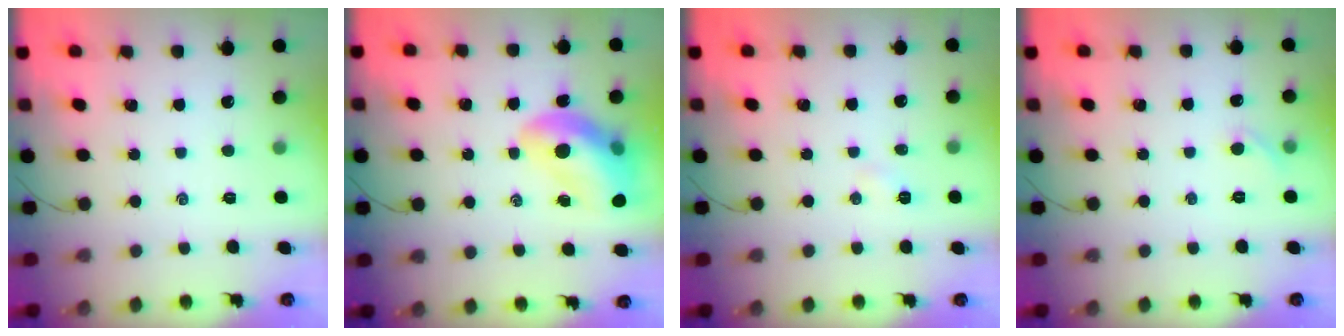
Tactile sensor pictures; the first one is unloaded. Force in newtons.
{"total": 14.0, "press": 13.5, "slide": 3.8}
{"total": 2.4, "press": 2.3, "slide": 0.8}
{"total": 4.0, "press": 3.7, "slide": 1.5}